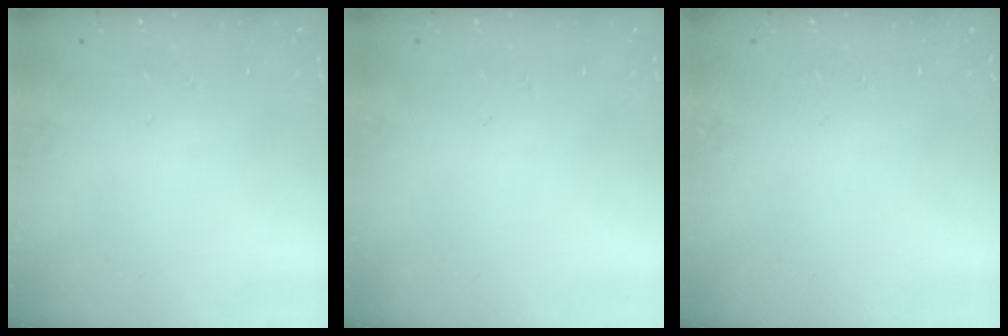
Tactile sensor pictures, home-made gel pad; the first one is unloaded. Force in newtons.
{"total": 0.0}
{"total": 0.0}